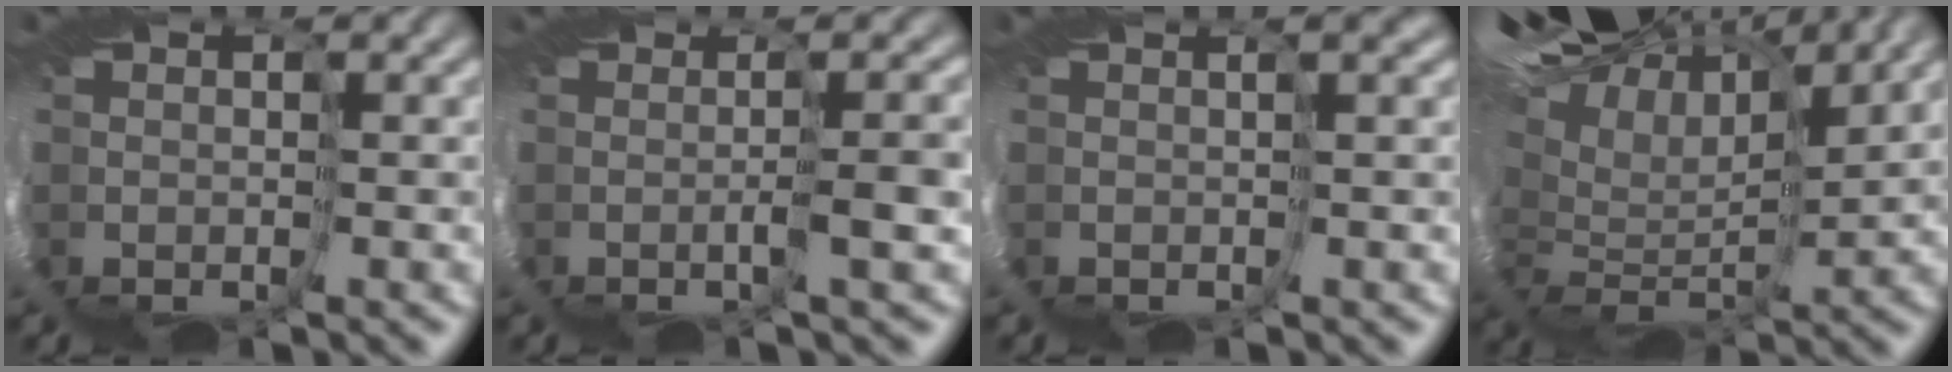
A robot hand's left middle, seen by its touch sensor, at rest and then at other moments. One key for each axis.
{"total": 4.4, "fx": 0.7, "fy": -4.3, "fz": -0.6, "tx": 0.003, "ty": 0.001, "tz": 0.008}
{"total": 3.3, "fx": -0.4, "fy": -2.7, "fz": -1.8, "tx": 0.024, "ty": -0.006, "tz": 0.007}
{"total": 13.1, "fx": 12.2, "fy": 1.2, "fz": 4.4, "tx": -0.138, "ty": 0.056, "tz": 0.191}